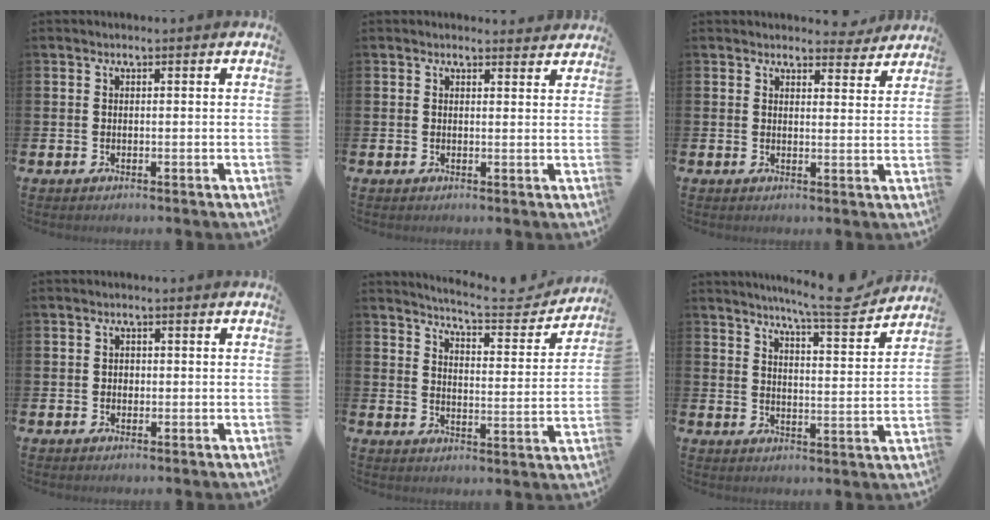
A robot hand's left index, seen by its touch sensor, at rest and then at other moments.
{"total": 1.6, "force": [1.6, 0.4, -0.1], "torque": [0.008, -0.006, 0.028]}
{"total": 3.4, "force": [3.3, 0.8, 0.3], "torque": [0.006, -0.022, 0.056]}
{"total": 1.1, "force": [-0.1, 1.0, 0.5], "torque": [0.000, 0.003, -0.005]}
{"total": 5.7, "force": [5.6, 0.2, 1.2], "torque": [-0.035, -0.048, 0.090]}
{"total": 7.6, "force": [7.0, 0.0, 3.0], "torque": [-0.059, -0.042, 0.118]}